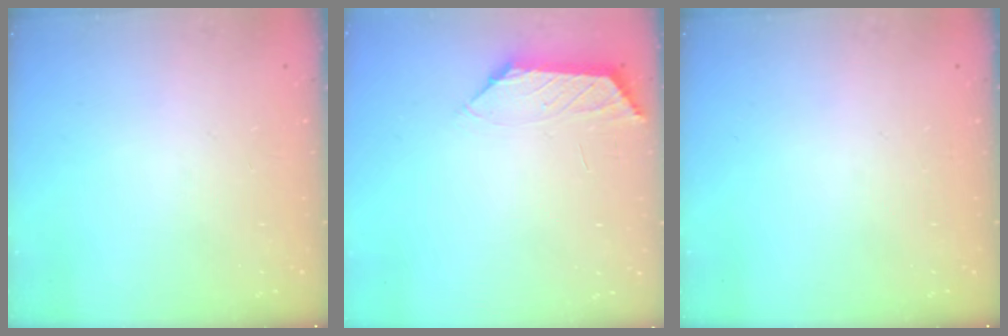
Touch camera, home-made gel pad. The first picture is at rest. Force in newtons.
{"total": 1.2, "press": 1.2, "slide": 0.4}
{"total": 0.0}